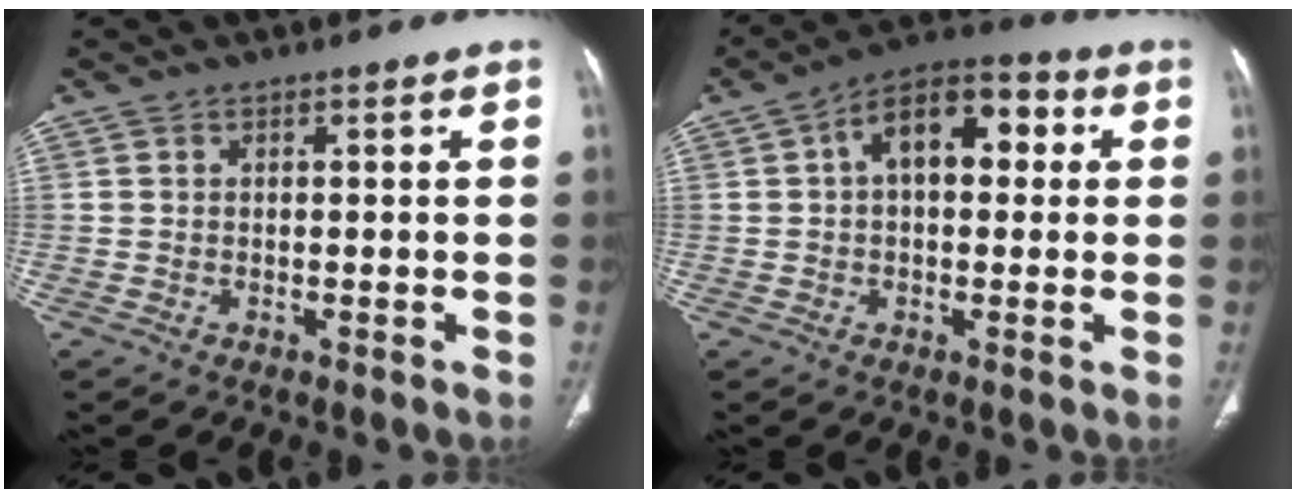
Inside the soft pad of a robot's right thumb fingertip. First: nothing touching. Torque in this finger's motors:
{"motor_torque": [1.16, 3.85, 0.59, -0.44, 0.10]}